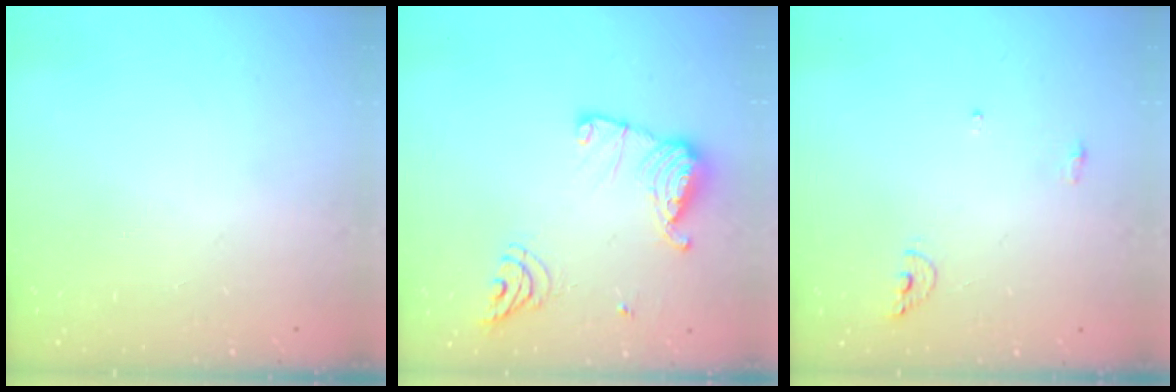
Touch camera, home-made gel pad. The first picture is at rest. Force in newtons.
{"total": 13.2, "press": 13.2, "slide": 1.2}
{"total": 6.3, "press": 6.3, "slide": 0.3}